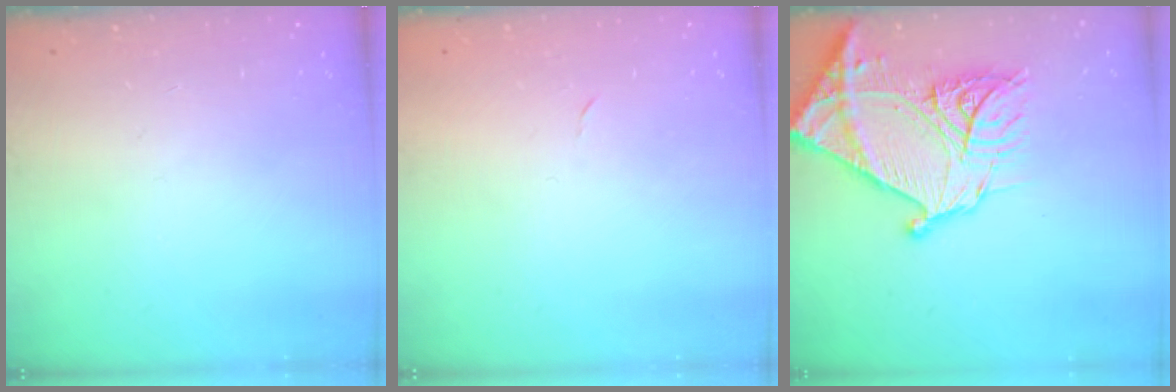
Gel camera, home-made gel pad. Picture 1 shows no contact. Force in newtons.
{"total": 2.3, "press": 2.3, "slide": 0.4}
{"total": 25.3, "press": 25.1, "slide": 2.8}